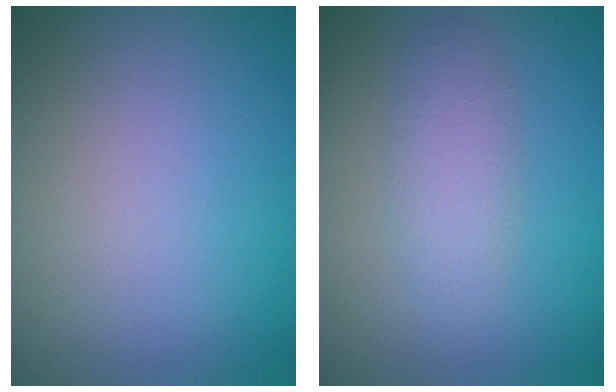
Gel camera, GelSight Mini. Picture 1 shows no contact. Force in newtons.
{"total": 2.4, "press": 2.4, "slide": 0.2}